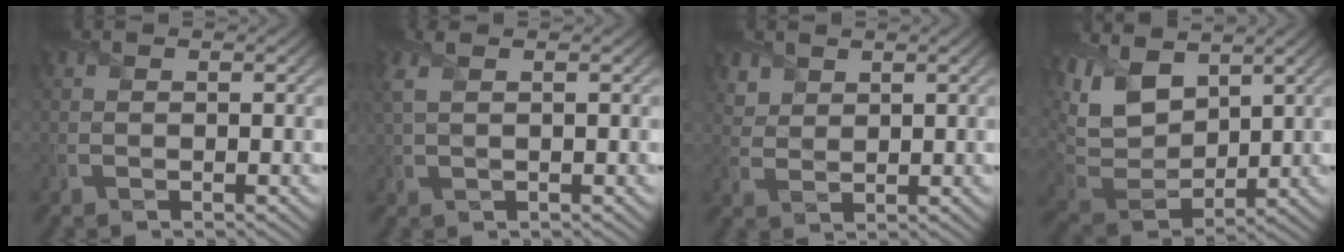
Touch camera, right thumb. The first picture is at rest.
{"total": 2.4, "force": [1.2, 0.6, 1.9], "torque": [-0.052, 0.009, 0.025]}
{"total": 2.4, "force": [2.0, 1.3, 0.5], "torque": [-0.018, -0.002, 0.045]}
{"total": 11.1, "force": [5.2, 6.2, 7.5], "torque": [-0.213, 0.017, 0.099]}